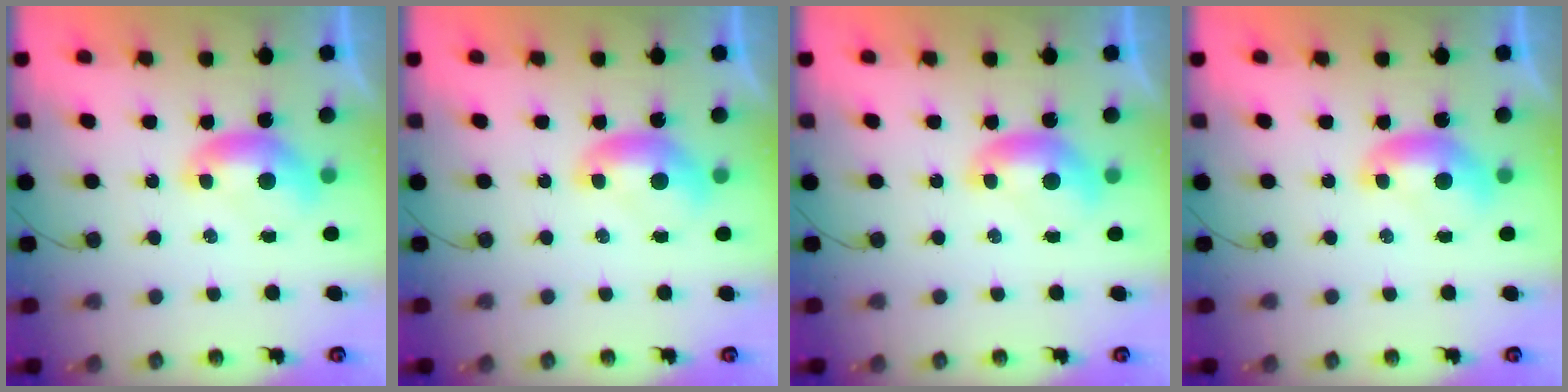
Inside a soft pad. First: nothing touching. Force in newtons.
{"total": 0.0}
{"total": 0.0}
{"total": 0.0}